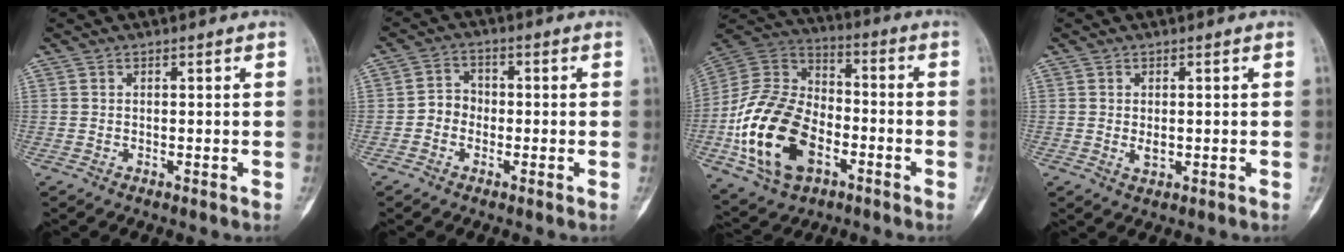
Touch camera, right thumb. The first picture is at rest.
{"total": 4.1, "force": [-1.4, 3.5, 1.6], "torque": [-0.006, 0.018, -0.037]}
{"total": 22.1, "force": [-6.8, 14.2, 15.4], "torque": [-0.279, 0.038, -0.116]}
{"total": 1.9, "force": [0.0, 1.2, 1.5], "torque": [-0.023, -0.004, 0.004]}